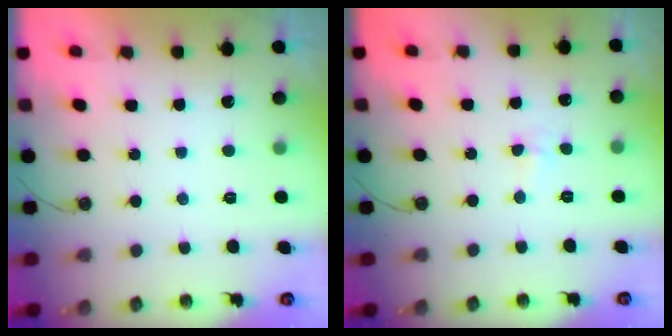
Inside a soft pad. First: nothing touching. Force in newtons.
{"total": 3.9, "press": 2.2, "slide": 3.2}